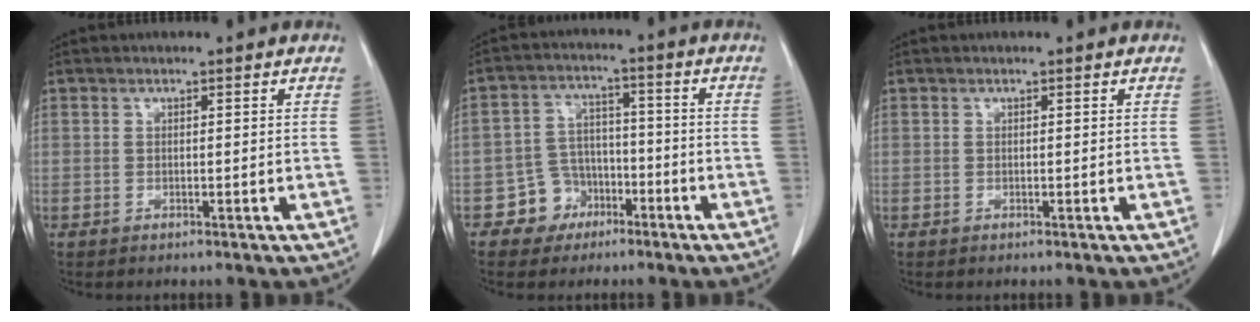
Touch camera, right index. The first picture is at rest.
{"total": 6.2, "force": [-3.3, 5.2, 0.8], "torque": [-0.005, 0.016, -0.051]}
{"total": 0.0}